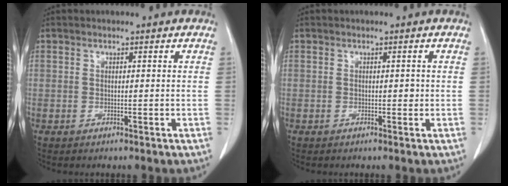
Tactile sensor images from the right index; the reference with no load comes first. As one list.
[{"total": 0.7, "force": [0.0, 0.4, 0.6], "torque": [-0.006, 0.002, 0.000]}]